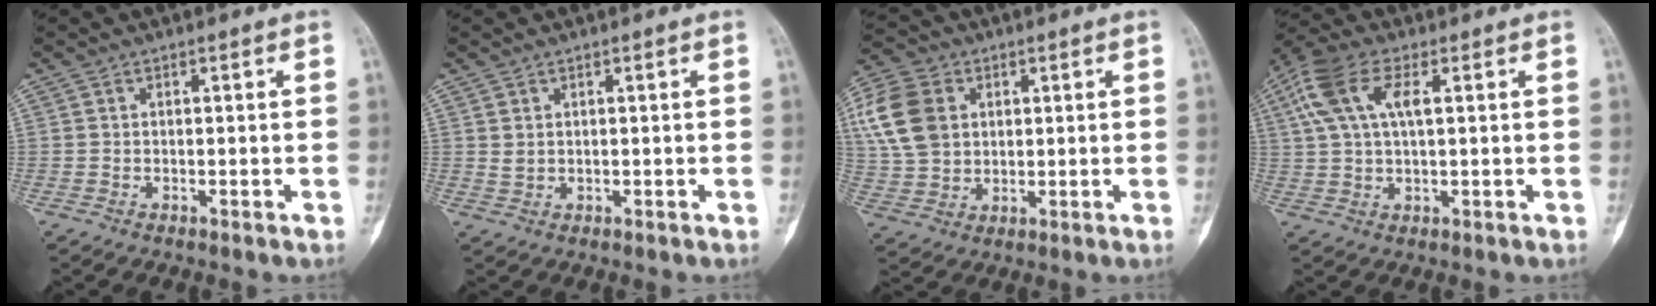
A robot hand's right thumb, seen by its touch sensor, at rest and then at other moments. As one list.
[{"total": 1.3, "force": [0.6, 0.9, 0.7], "torque": [-0.011, -0.002, 0.016]}, {"total": 13.0, "force": [3.3, 9.8, 7.8], "torque": [-0.150, 0.005, 0.061]}, {"total": 10.9, "force": [3.6, 4.7, 9.1], "torque": [-0.208, 0.022, 0.070]}]